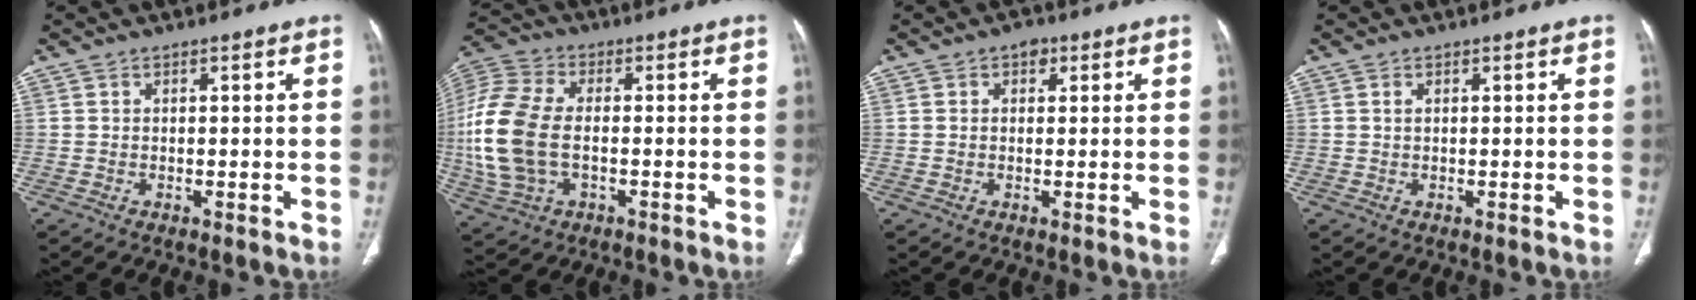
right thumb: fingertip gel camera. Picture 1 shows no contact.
{"total": 16.4, "force": [-1.4, 9.8, 13.1], "torque": [-0.308, 0.010, -0.023]}
{"total": 2.4, "force": [1.0, 1.8, 1.3], "torque": [-0.008, 0.000, 0.011]}
{"total": 0.6, "force": [0.3, 0.4, 0.5], "torque": [-0.012, 0.002, 0.005]}